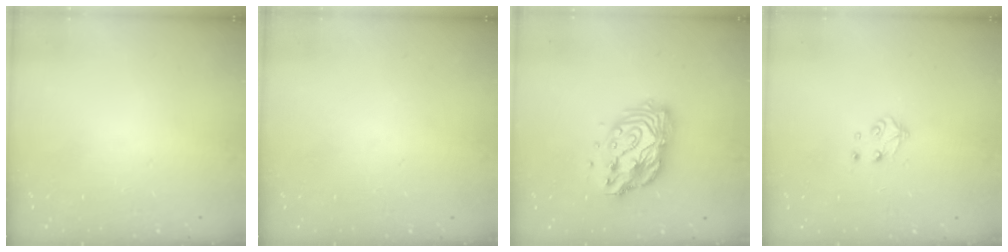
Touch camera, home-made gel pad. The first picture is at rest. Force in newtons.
{"total": 0.0}
{"total": 13.4, "press": 13.4, "slide": 1.2}
{"total": 5.3, "press": 5.3, "slide": 0.3}